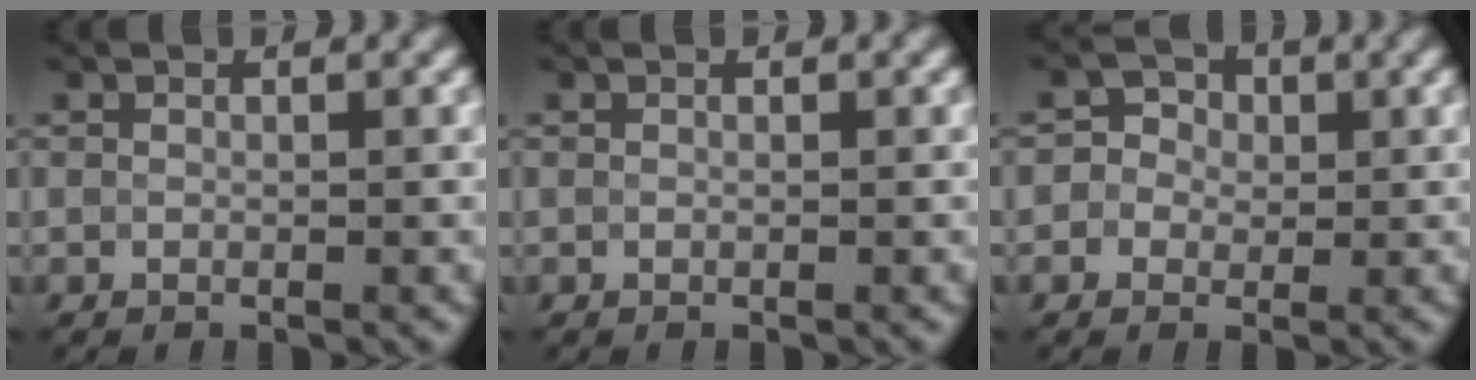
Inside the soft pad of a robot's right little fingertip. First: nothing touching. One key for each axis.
{"total": 0.0}
{"total": 2.4, "fx": 0.3, "fy": 2.3, "fz": 0.6, "tx": 0.008, "ty": 0.007, "tz": -0.008}